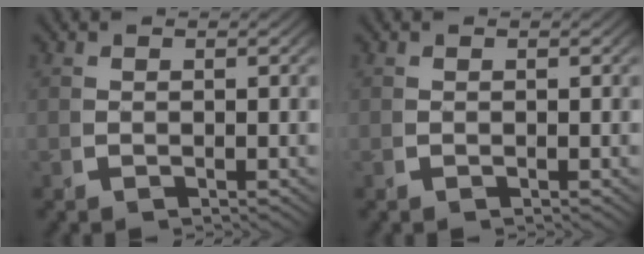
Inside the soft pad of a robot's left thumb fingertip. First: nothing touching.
{"total": 0.0}